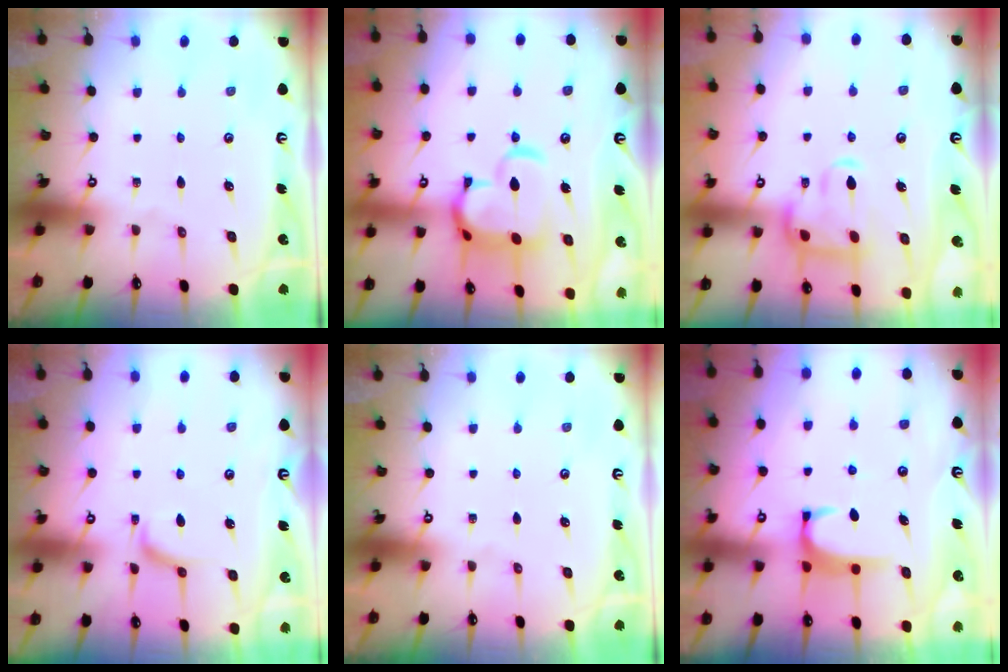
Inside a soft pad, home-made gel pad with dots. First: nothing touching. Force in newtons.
{"total": 10.1, "press": 10.0, "slide": 1.5}
{"total": 7.0, "press": 6.8, "slide": 1.6}
{"total": 2.9, "press": 2.8, "slide": 1.0}
{"total": 0.0}
{"total": 2.4, "press": 2.4, "slide": 0.6}